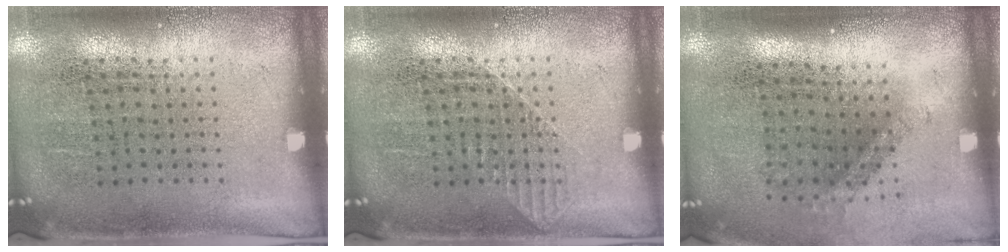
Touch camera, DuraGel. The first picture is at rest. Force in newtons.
{"total": 0.8, "press": 0.8, "slide": 0.2}
{"total": 1.3, "press": 0.9, "slide": 0.9}